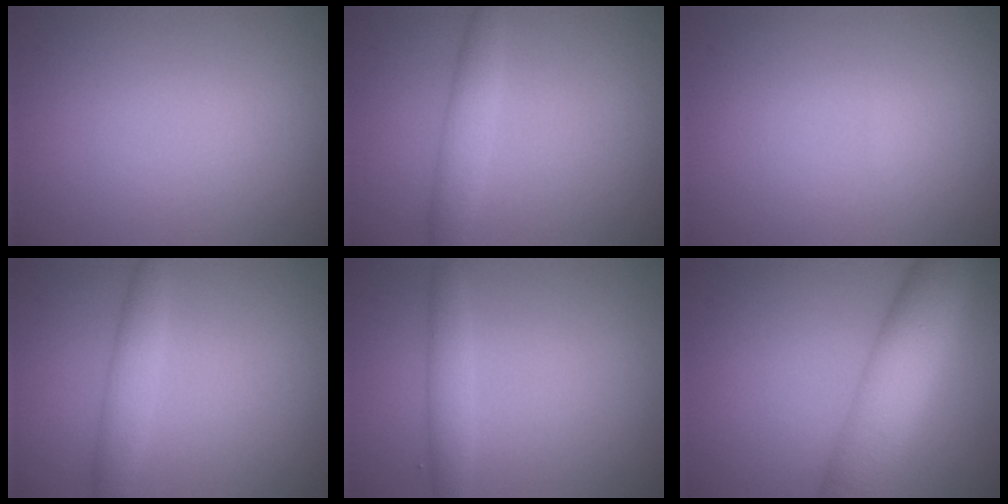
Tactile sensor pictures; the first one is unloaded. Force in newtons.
{"total": 2.5, "press": 2.5, "slide": 0.1}
{"total": 0.0}
{"total": 2.5, "press": 2.5, "slide": 0.1}
{"total": 2.0, "press": 2.0, "slide": 0.2}
{"total": 8.2, "press": 8.2, "slide": 0.3}